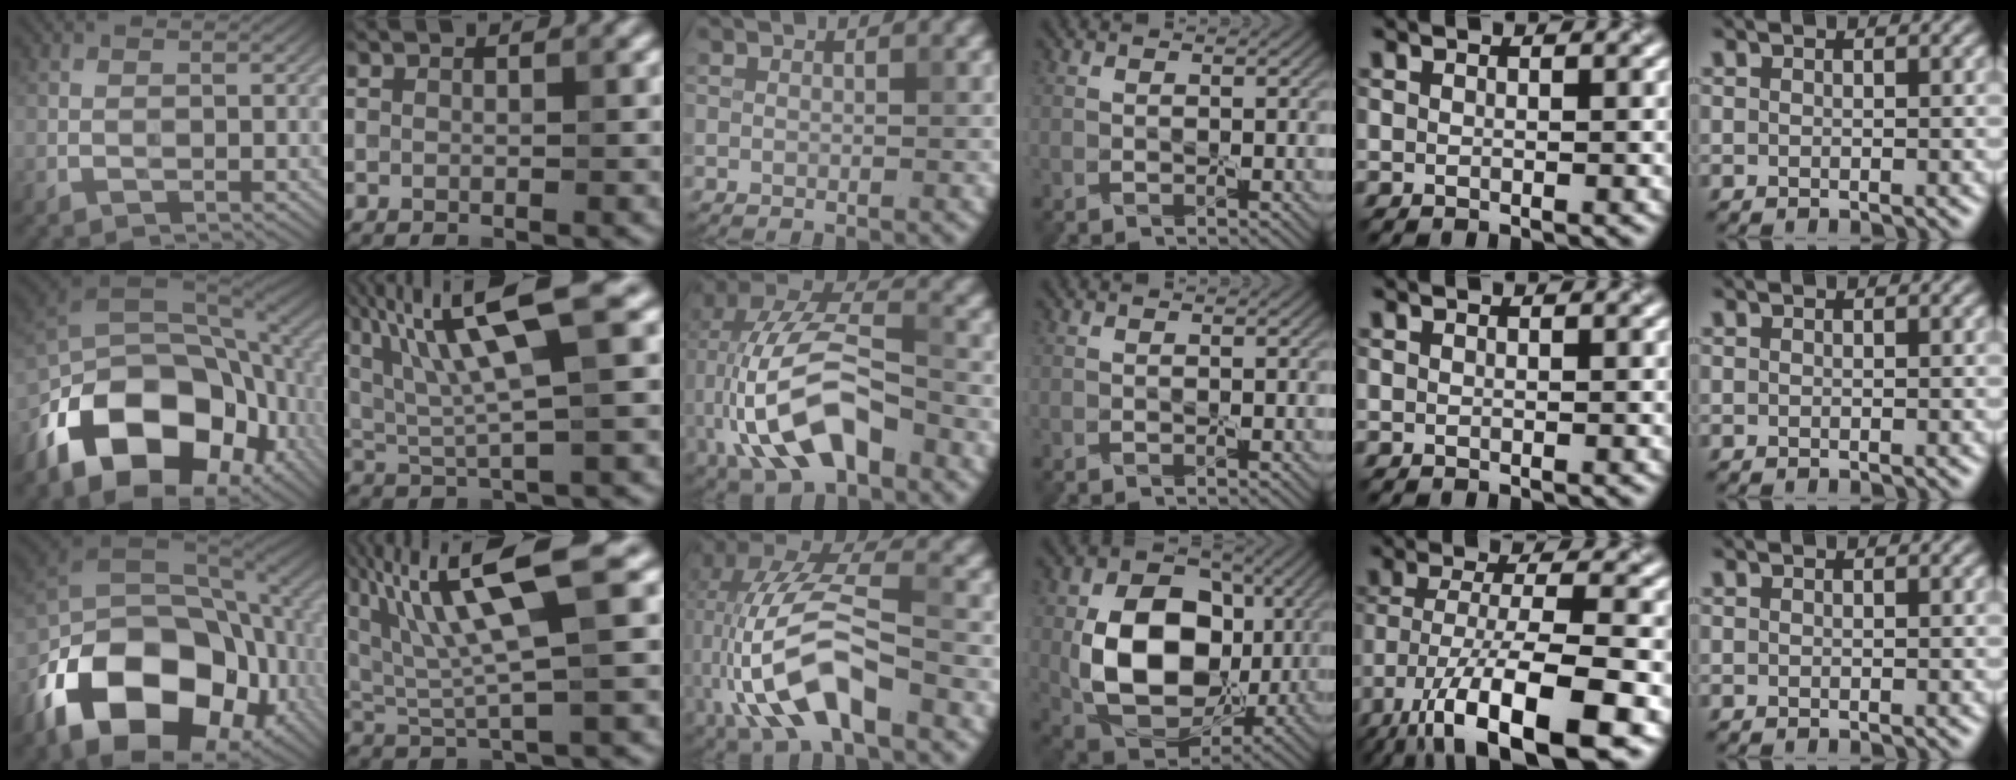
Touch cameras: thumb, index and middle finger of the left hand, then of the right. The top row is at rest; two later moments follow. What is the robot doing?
{"motion": "peel", "object": "sticker"}